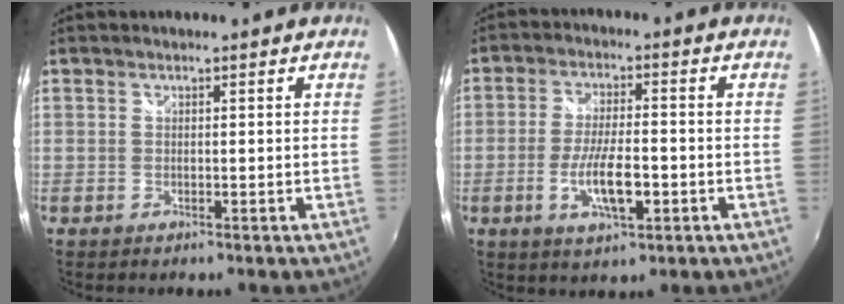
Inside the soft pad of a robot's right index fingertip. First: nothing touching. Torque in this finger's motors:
{"motor_torque": [0.26, -0.17, 0.30, 0.10]}